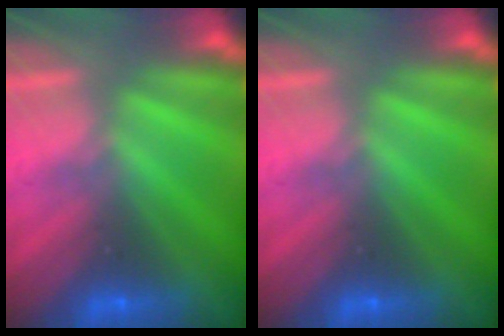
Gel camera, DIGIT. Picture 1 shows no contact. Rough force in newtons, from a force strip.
{"total": 0.0}